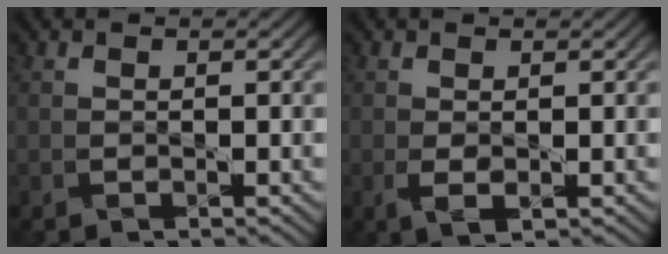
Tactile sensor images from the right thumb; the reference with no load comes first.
{"total": 2.5, "force": [-0.5, 1.3, 2.0], "torque": [-0.051, -0.008, -0.005]}